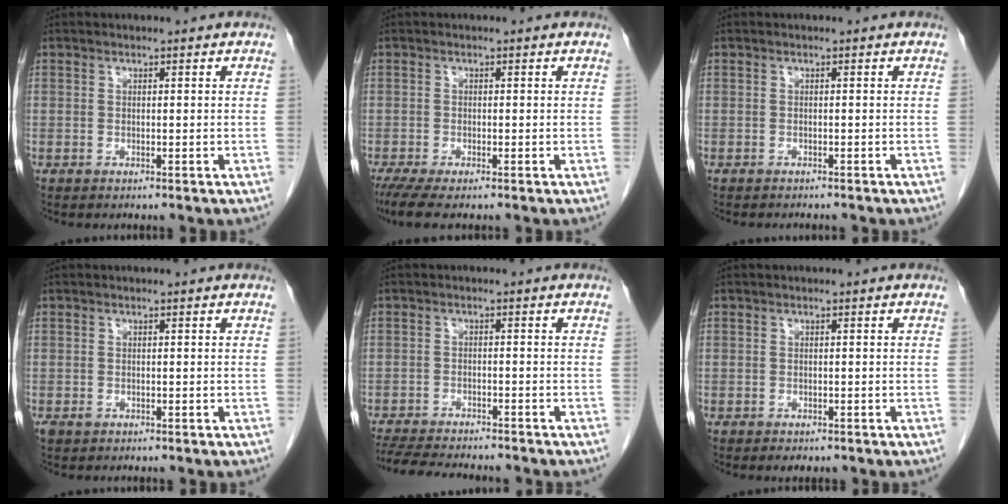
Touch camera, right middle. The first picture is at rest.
{"total": 4.4, "force": [-3.2, 0.6, 2.9], "torque": [-0.050, -0.011, -0.056]}
{"total": 2.3, "force": [-2.1, 0.6, 0.7], "torque": [-0.013, -0.004, -0.025]}
{"total": 0.9, "force": [-0.4, 0.7, 0.5], "torque": [-0.011, 0.000, -0.003]}
{"total": 12.4, "force": [-11.1, 2.1, 5.1], "torque": [-0.089, -0.014, -0.158]}
{"total": 1.7, "force": [-1.2, 0.9, 0.7], "torque": [-0.010, -0.001, -0.011]}